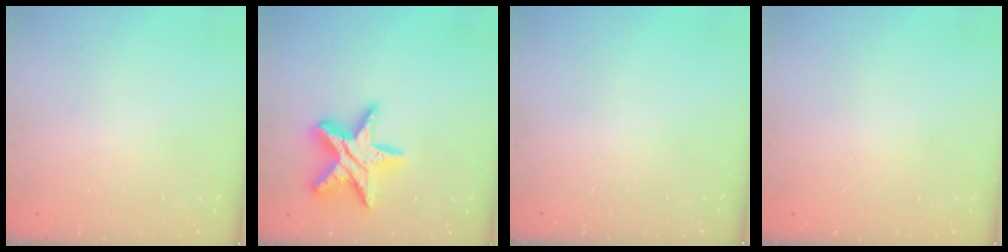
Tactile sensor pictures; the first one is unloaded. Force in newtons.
{"total": 16.3, "press": 16.2, "slide": 1.2}
{"total": 0.0}
{"total": 0.0}